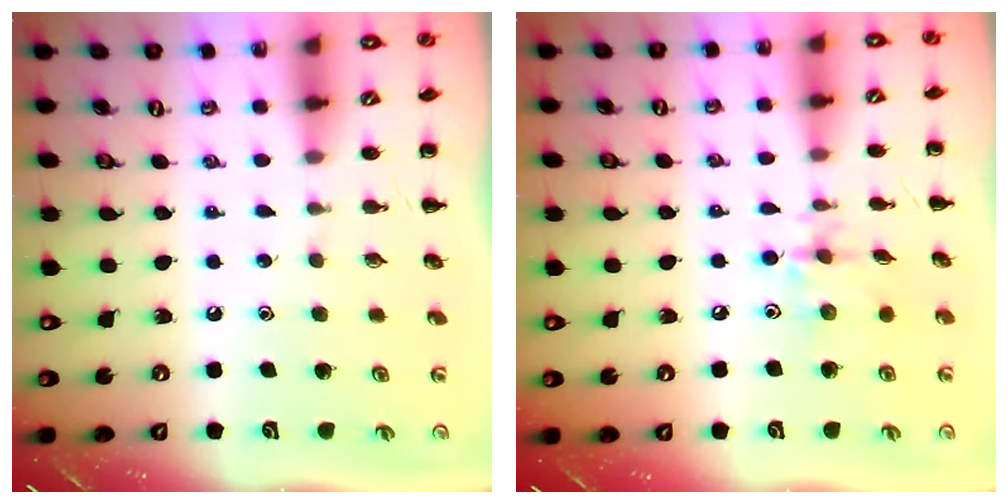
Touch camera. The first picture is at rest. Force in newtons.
{"total": 5.4, "press": 5.4, "slide": 0.5}